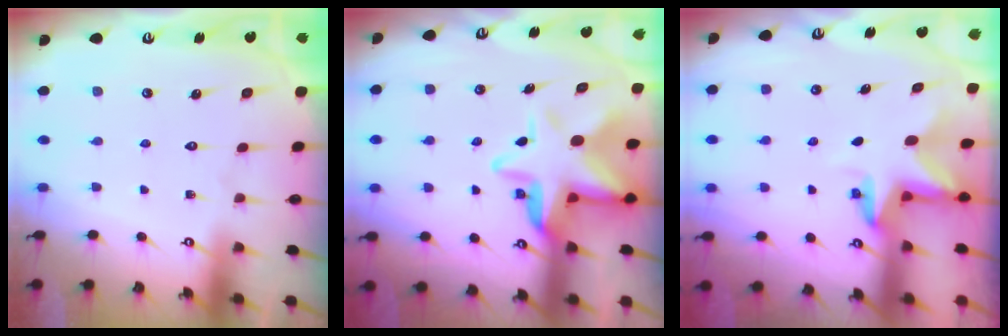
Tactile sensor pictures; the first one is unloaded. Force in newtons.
{"total": 10.7, "press": 10.6, "slide": 1.7}
{"total": 2.9, "press": 2.9, "slide": 0.1}